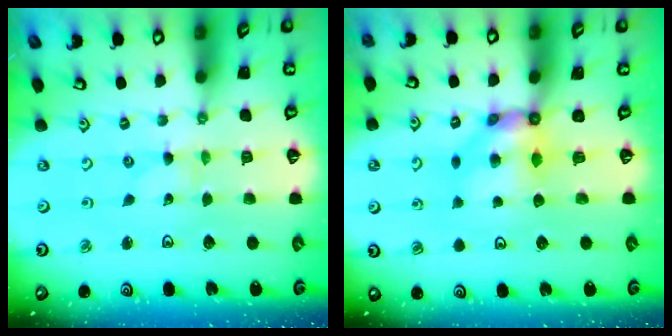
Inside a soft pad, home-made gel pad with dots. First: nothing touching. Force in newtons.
{"total": 7.3, "press": 7.3, "slide": 0.4}